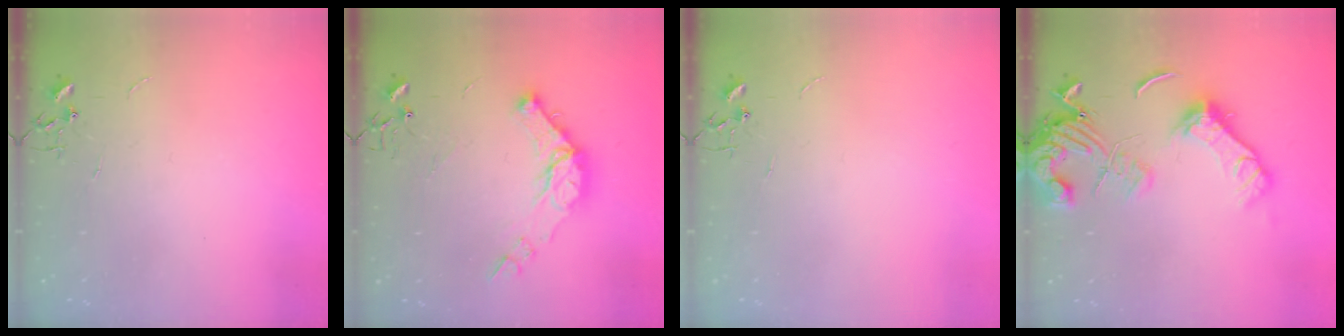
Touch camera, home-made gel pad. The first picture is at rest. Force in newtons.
{"total": 13.5, "press": 13.5, "slide": 1.2}
{"total": 0.0}
{"total": 16.3, "press": 16.2, "slide": 2.0}